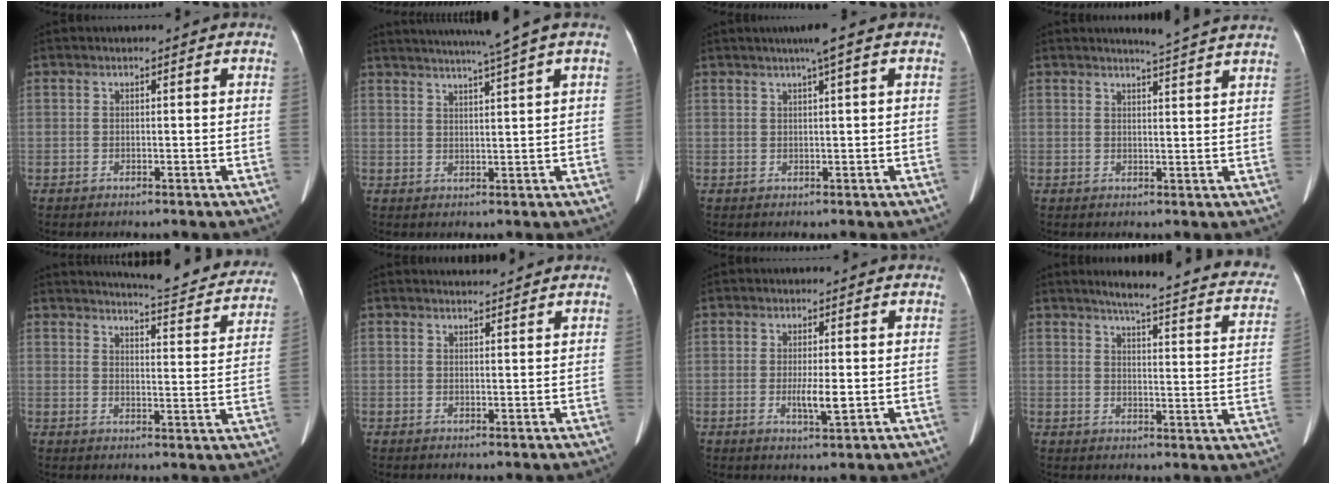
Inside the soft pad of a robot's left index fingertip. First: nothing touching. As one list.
[{"total": 8.6, "force": [6.9, -1.9, 4.7], "torque": [-0.072, 0.008, 0.095]}, {"total": 3.3, "force": [1.9, -0.5, 2.6], "torque": [-0.044, 0.012, 0.032]}, {"total": 6.5, "force": [6.1, -0.8, 2.2], "torque": [-0.037, 0.001, 0.065]}, {"total": 17.0, "force": [15.9, 2.1, 5.5], "torque": [-0.063, -0.050, 0.179]}, {"total": 3.2, "force": [3.1, 0.4, 0.6], "torque": [-0.014, 0.015, 0.042]}, {"total": 3.3, "force": [-0.4, 0.5, 3.3], "torque": [-0.063, -0.006, -0.005]}, {"total": 23.0, "force": [19.8, 2.9, 11.3], "torque": [-0.131, -0.037, 0.216]}]